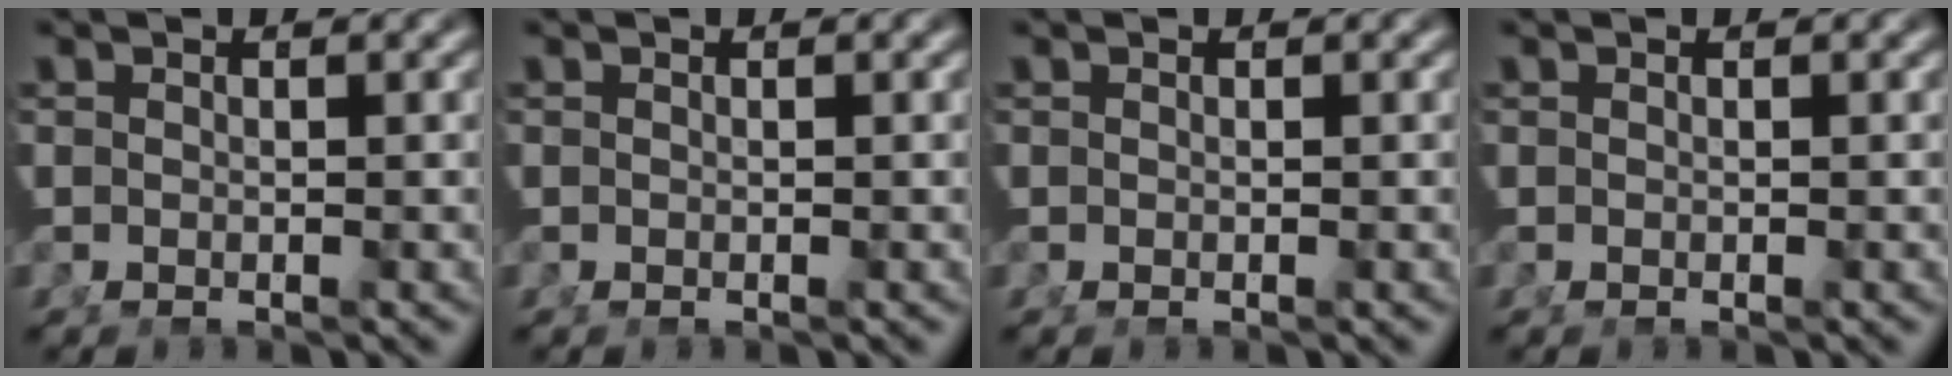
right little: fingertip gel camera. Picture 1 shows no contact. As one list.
[{"total": 0.0}, {"total": 0.0}, {"total": 0.0}]